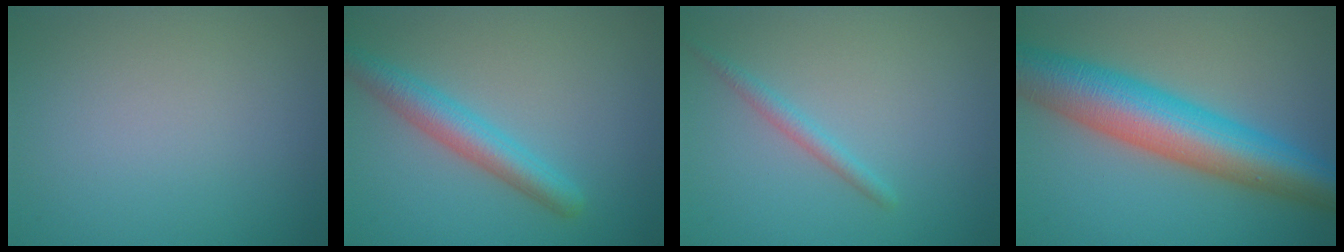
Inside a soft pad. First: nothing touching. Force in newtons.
{"total": 3.7, "press": 3.7, "slide": 0.2}
{"total": 1.5, "press": 1.5, "slide": 0.0}
{"total": 10.2, "press": 10.2, "slide": 0.3}